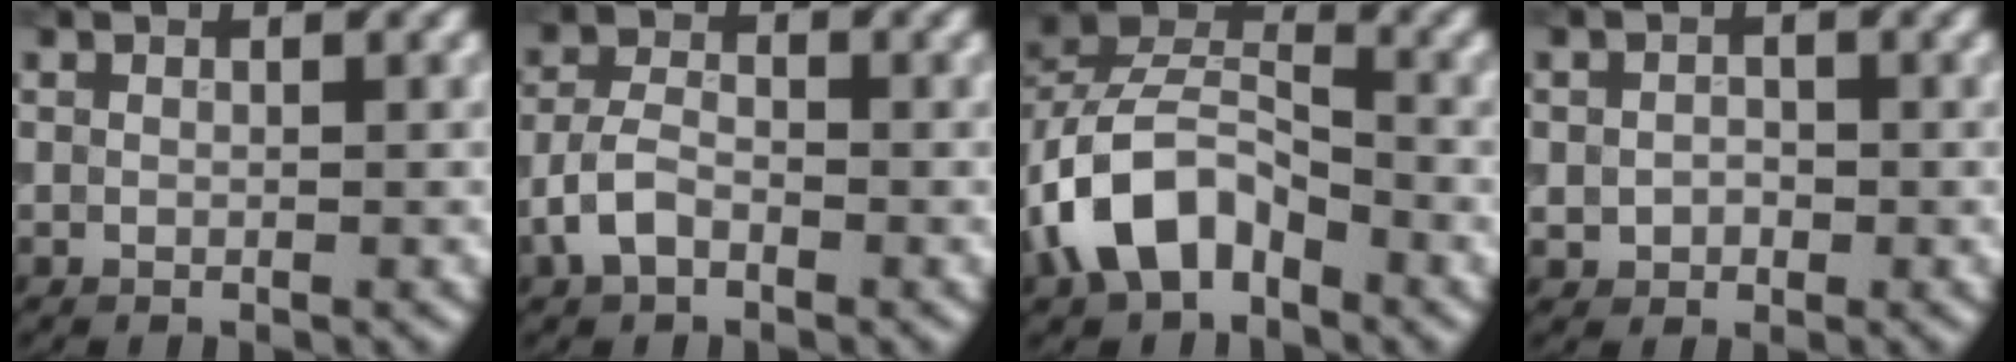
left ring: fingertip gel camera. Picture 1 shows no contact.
{"total": 3.0, "force": [-1.5, 1.7, 1.9], "torque": [-0.037, 0.007, -0.039]}
{"total": 7.3, "force": [-3.4, 4.5, 4.7], "torque": [-0.080, 0.006, -0.072]}
{"total": 1.8, "force": [-0.2, 1.5, 0.9], "torque": [-0.013, -0.003, -0.007]}